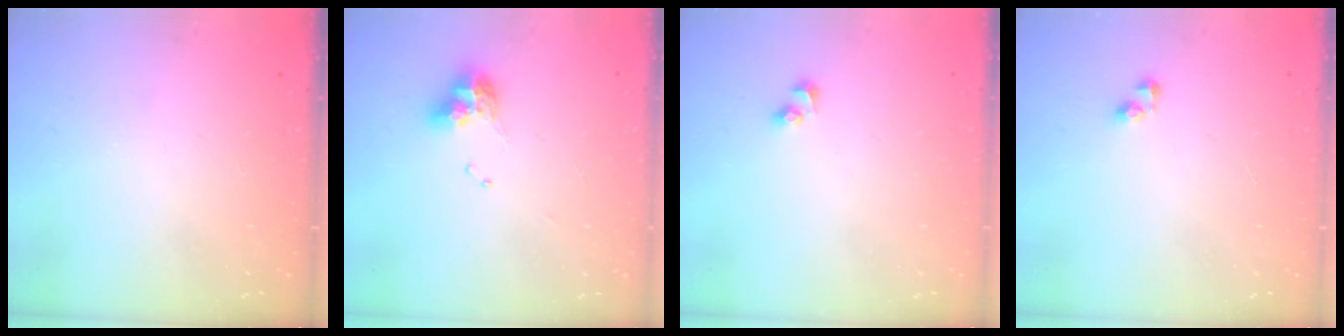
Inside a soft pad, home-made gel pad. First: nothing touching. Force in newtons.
{"total": 8.8, "press": 8.7, "slide": 1.1}
{"total": 2.7, "press": 2.5, "slide": 1.2}
{"total": 3.4, "press": 3.4, "slide": 0.0}